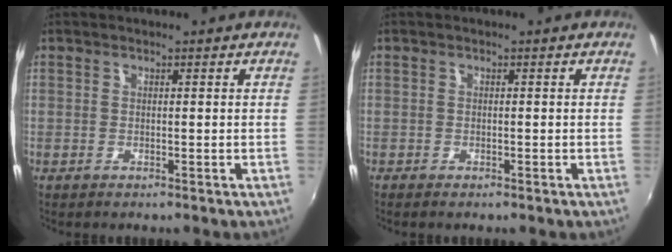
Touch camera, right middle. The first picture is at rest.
{"total": 0.8, "force": [-0.6, 0.3, 0.3], "torque": [-0.008, -0.004, -0.012]}